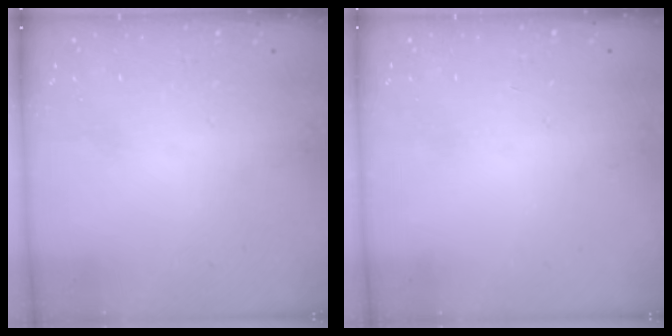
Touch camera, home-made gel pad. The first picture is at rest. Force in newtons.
{"total": 0.0}